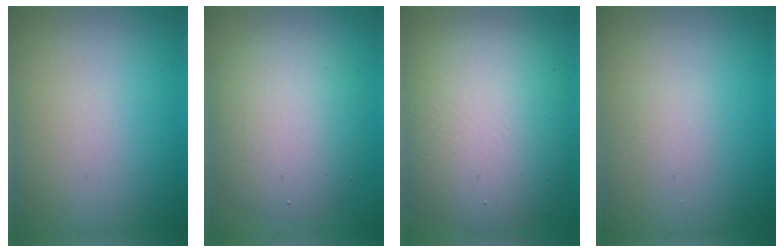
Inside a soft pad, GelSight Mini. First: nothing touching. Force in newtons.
{"total": 5.7, "press": 5.7, "slide": 0.2}
{"total": 10.5, "press": 10.5, "slide": 0.9}
{"total": 0.9, "press": 0.9, "slide": 0.1}